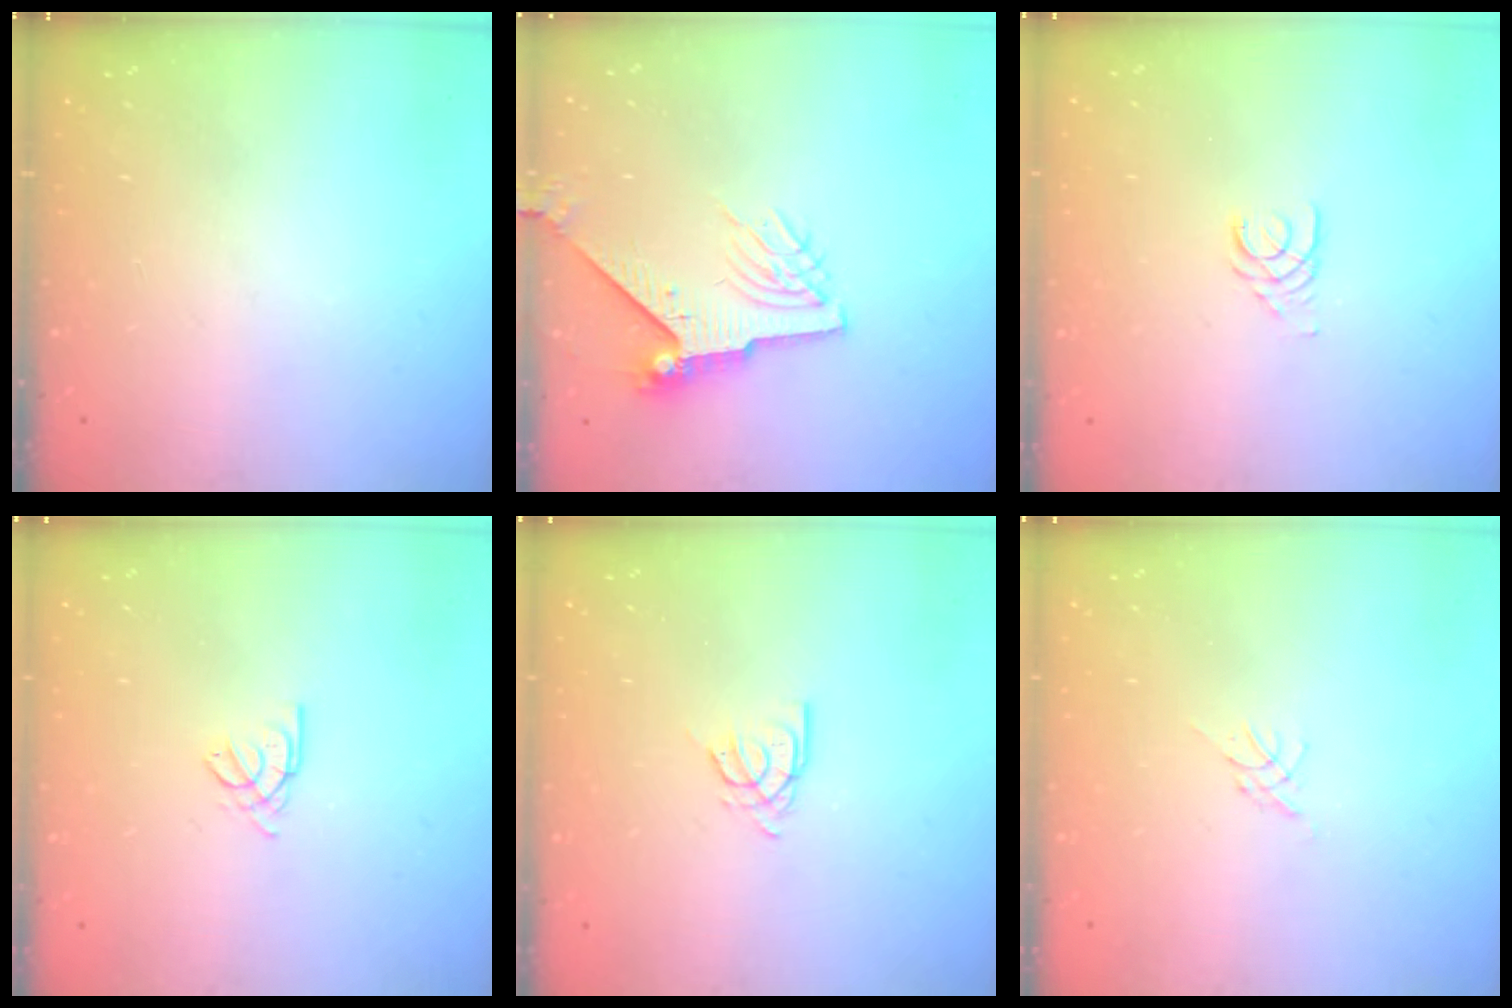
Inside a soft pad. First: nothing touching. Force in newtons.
{"total": 7.9, "press": 7.9, "slide": 0.8}
{"total": 2.5, "press": 2.5, "slide": 0.3}
{"total": 2.3, "press": 2.3, "slide": 0.5}
{"total": 4.0, "press": 4.0, "slide": 0.1}
{"total": 0.0}